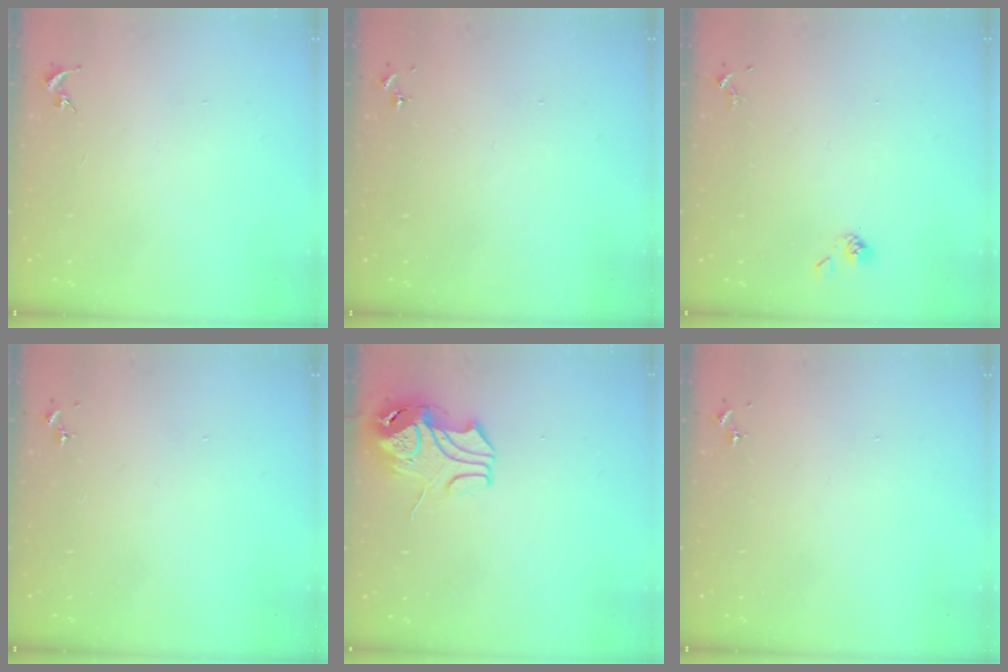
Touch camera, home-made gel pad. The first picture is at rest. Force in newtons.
{"total": 0.0}
{"total": 3.8, "press": 3.7, "slide": 0.8}
{"total": 0.0}
{"total": 10.8, "press": 10.7, "slide": 1.3}
{"total": 0.0}